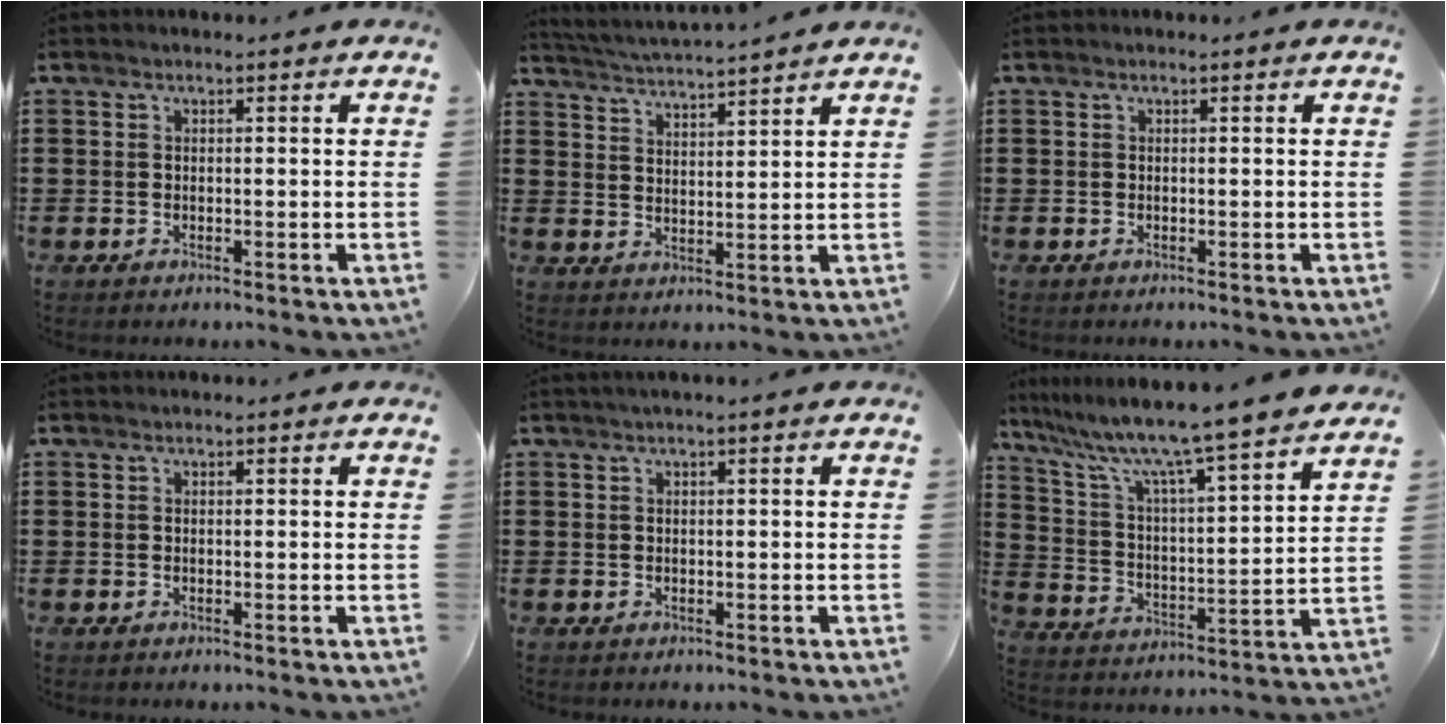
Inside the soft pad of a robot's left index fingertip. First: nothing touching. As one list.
[{"total": 3.6, "force": [3.5, -0.9, 0.3], "torque": [-0.023, -0.025, 0.057]}, {"total": 0.0}, {"total": 0.0}, {"total": 0.6, "force": [0.3, -0.1, 0.6], "torque": [-0.009, -0.001, 0.006]}, {"total": 9.2, "force": [8.1, -0.9, 4.3], "torque": [-0.117, -0.069, 0.129]}]